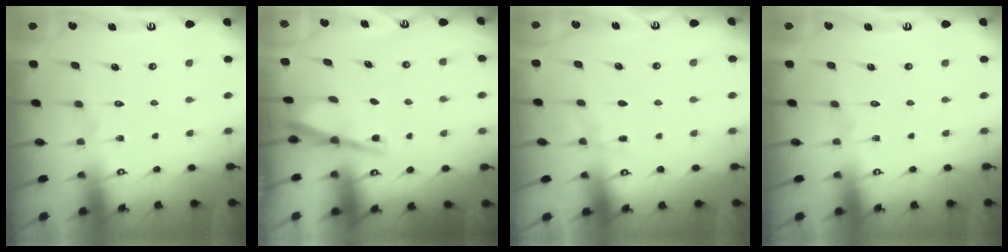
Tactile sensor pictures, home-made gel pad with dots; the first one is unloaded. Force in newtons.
{"total": 2.9, "press": 2.9, "slide": 0.2}
{"total": 3.5, "press": 3.5, "slide": 0.4}
{"total": 0.0}